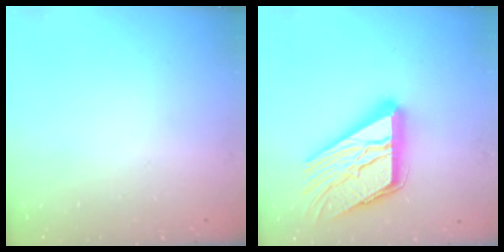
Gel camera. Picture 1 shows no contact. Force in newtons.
{"total": 22.9, "press": 22.8, "slide": 2.3}